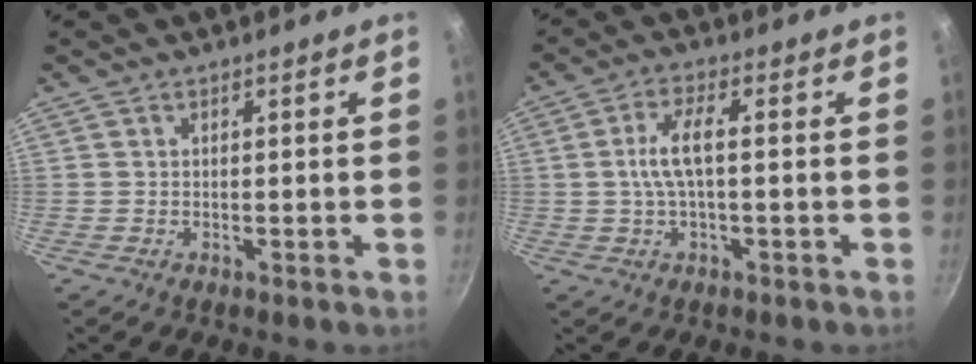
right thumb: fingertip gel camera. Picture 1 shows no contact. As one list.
[{"total": 5.9, "force": [-0.2, 1.6, 5.6], "torque": [-0.121, 0.017, -0.006]}]